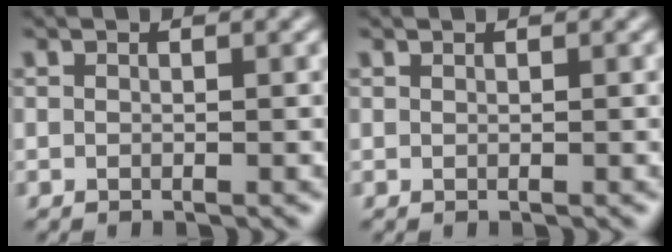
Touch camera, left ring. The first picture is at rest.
{"total": 0.0}